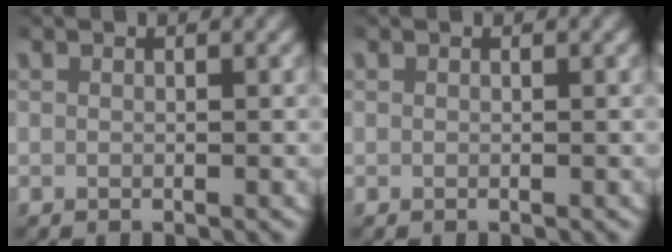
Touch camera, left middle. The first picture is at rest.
{"total": 0.0}